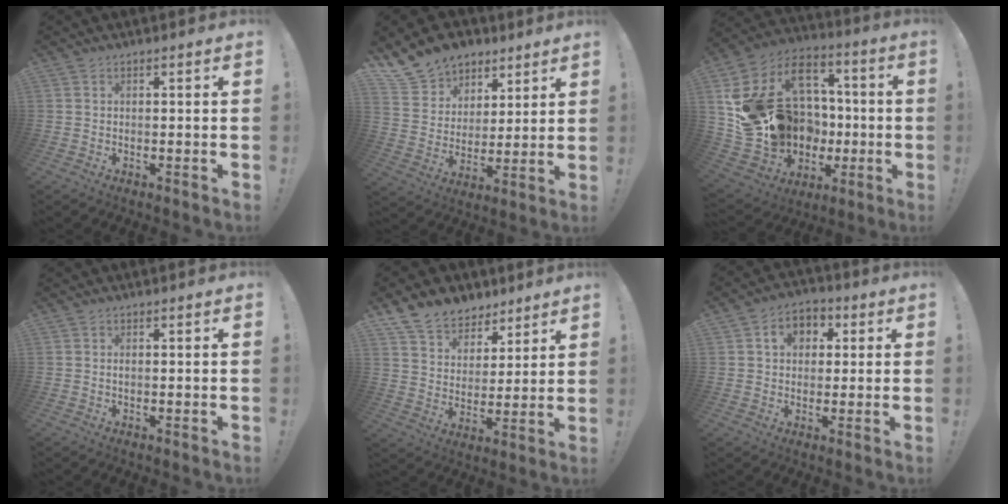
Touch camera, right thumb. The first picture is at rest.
{"total": 12.6, "force": [8.8, 8.5, 2.8], "torque": [-0.050, -0.067, 0.173]}
{"total": 25.2, "force": [1.3, 21.0, 13.9], "torque": [-0.246, -0.005, 0.089]}
{"total": 0.0}
{"total": 11.0, "force": [8.3, 6.9, 2.2], "torque": [-0.040, -0.065, 0.162]}
{"total": 7.7, "force": [2.0, 6.0, 4.3], "torque": [-0.062, 0.007, 0.036]}